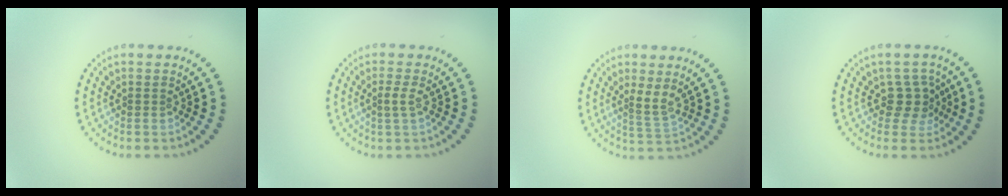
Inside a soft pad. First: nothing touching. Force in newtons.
{"total": 1.1, "press": 0.9, "slide": 0.6}
{"total": 2.0, "press": 1.3, "slide": 1.5}
{"total": 2.4, "press": 1.9, "slide": 1.4}